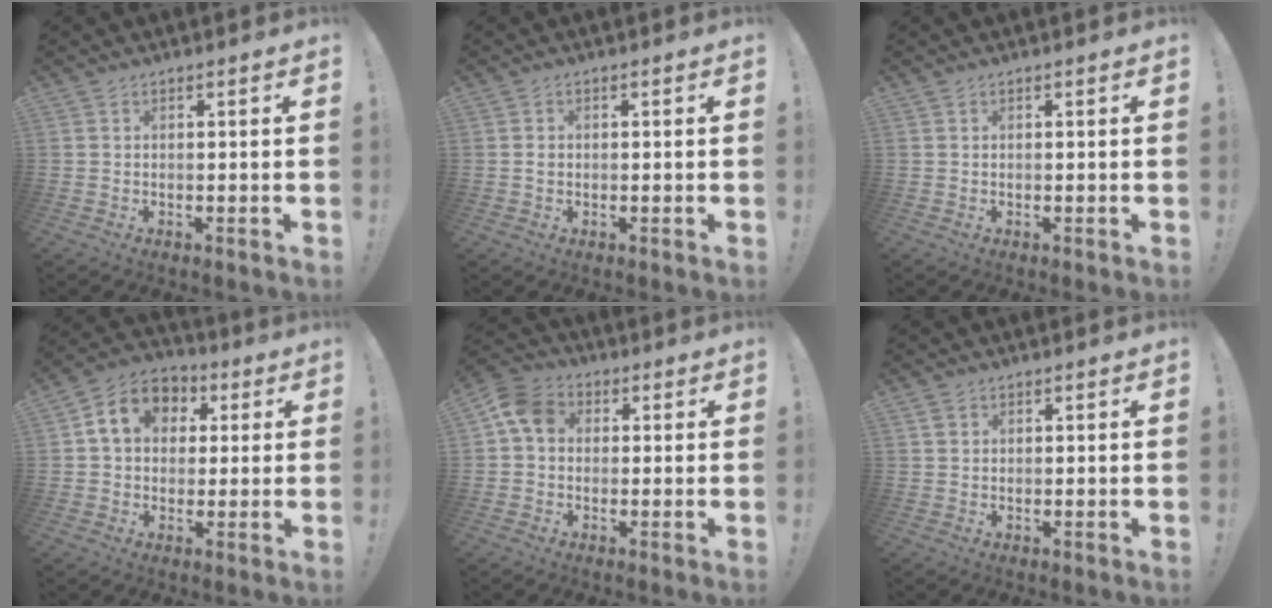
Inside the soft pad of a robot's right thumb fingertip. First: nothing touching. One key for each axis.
{"total": 0.8, "fx": -0.2, "fy": 0.7, "fz": 0.4, "tx": -0.014, "ty": 0.006, "tz": -0.002}
{"total": 0.0}
{"total": 11.6, "fx": 3.3, "fy": 9.3, "fz": 6.2, "tx": -0.094, "ty": 0.006, "tz": 0.067}
{"total": 7.9, "fx": 1.5, "fy": 6.0, "fz": 4.8, "tx": -0.090, "ty": 0.010, "tz": 0.034}
{"total": 1.2, "fx": 0.7, "fy": 0.9, "fz": 0.3, "tx": -0.005, "ty": 0.001, "tz": 0.013}